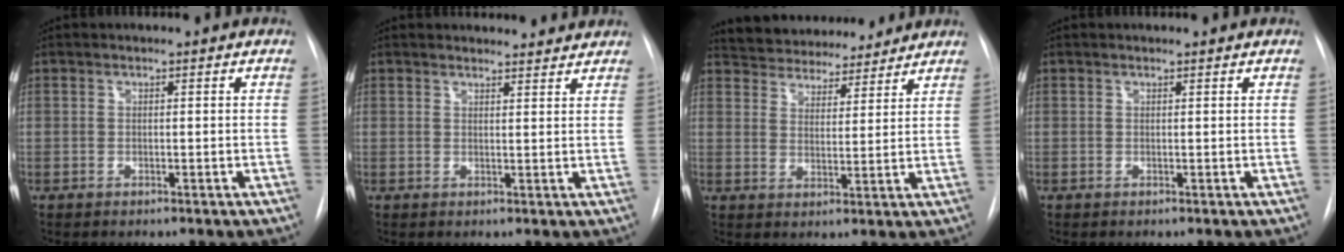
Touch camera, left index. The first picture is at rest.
{"total": 7.3, "force": [7.1, 1.5, 1.0], "torque": [0.001, 0.010, 0.070]}
{"total": 13.1, "force": [12.1, 3.8, 3.2], "torque": [-0.044, 0.017, 0.179]}
{"total": 0.8, "force": [0.8, 0.1, 0.0], "torque": [-0.006, 0.010, 0.015]}